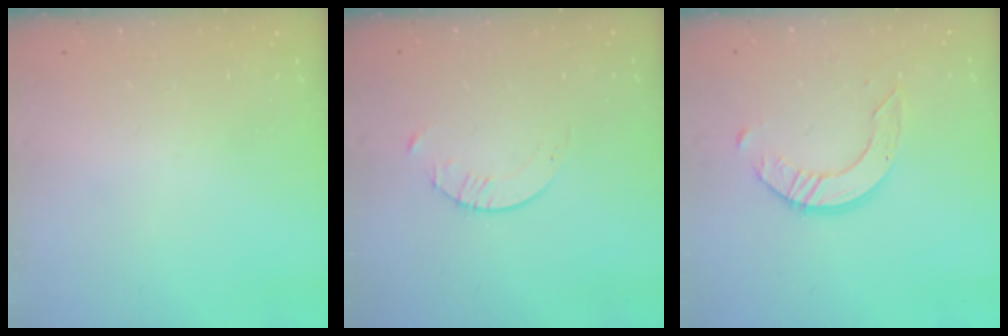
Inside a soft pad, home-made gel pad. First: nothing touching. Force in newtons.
{"total": 2.1, "press": 2.1, "slide": 0.3}
{"total": 6.5, "press": 6.5, "slide": 0.6}